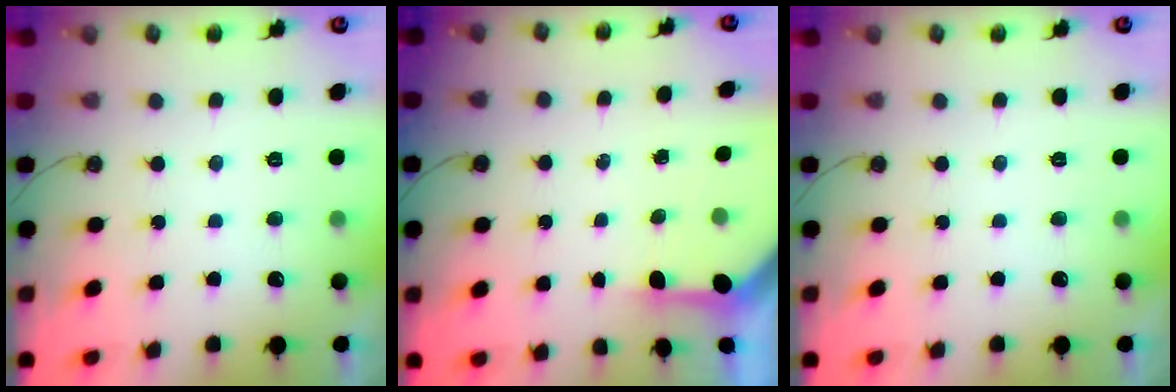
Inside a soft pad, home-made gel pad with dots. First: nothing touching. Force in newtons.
{"total": 3.5, "press": 3.5, "slide": 0.4}
{"total": 0.0}